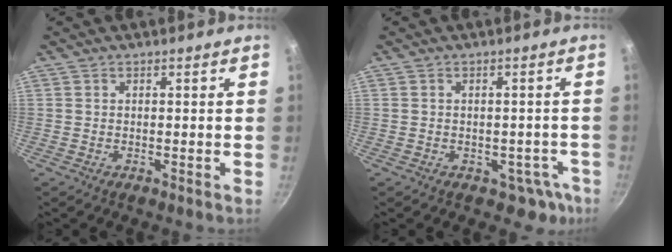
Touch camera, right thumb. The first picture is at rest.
{"total": 5.5, "force": [-2.6, 4.4, 2.2], "torque": [0.020, 0.042, -0.009]}